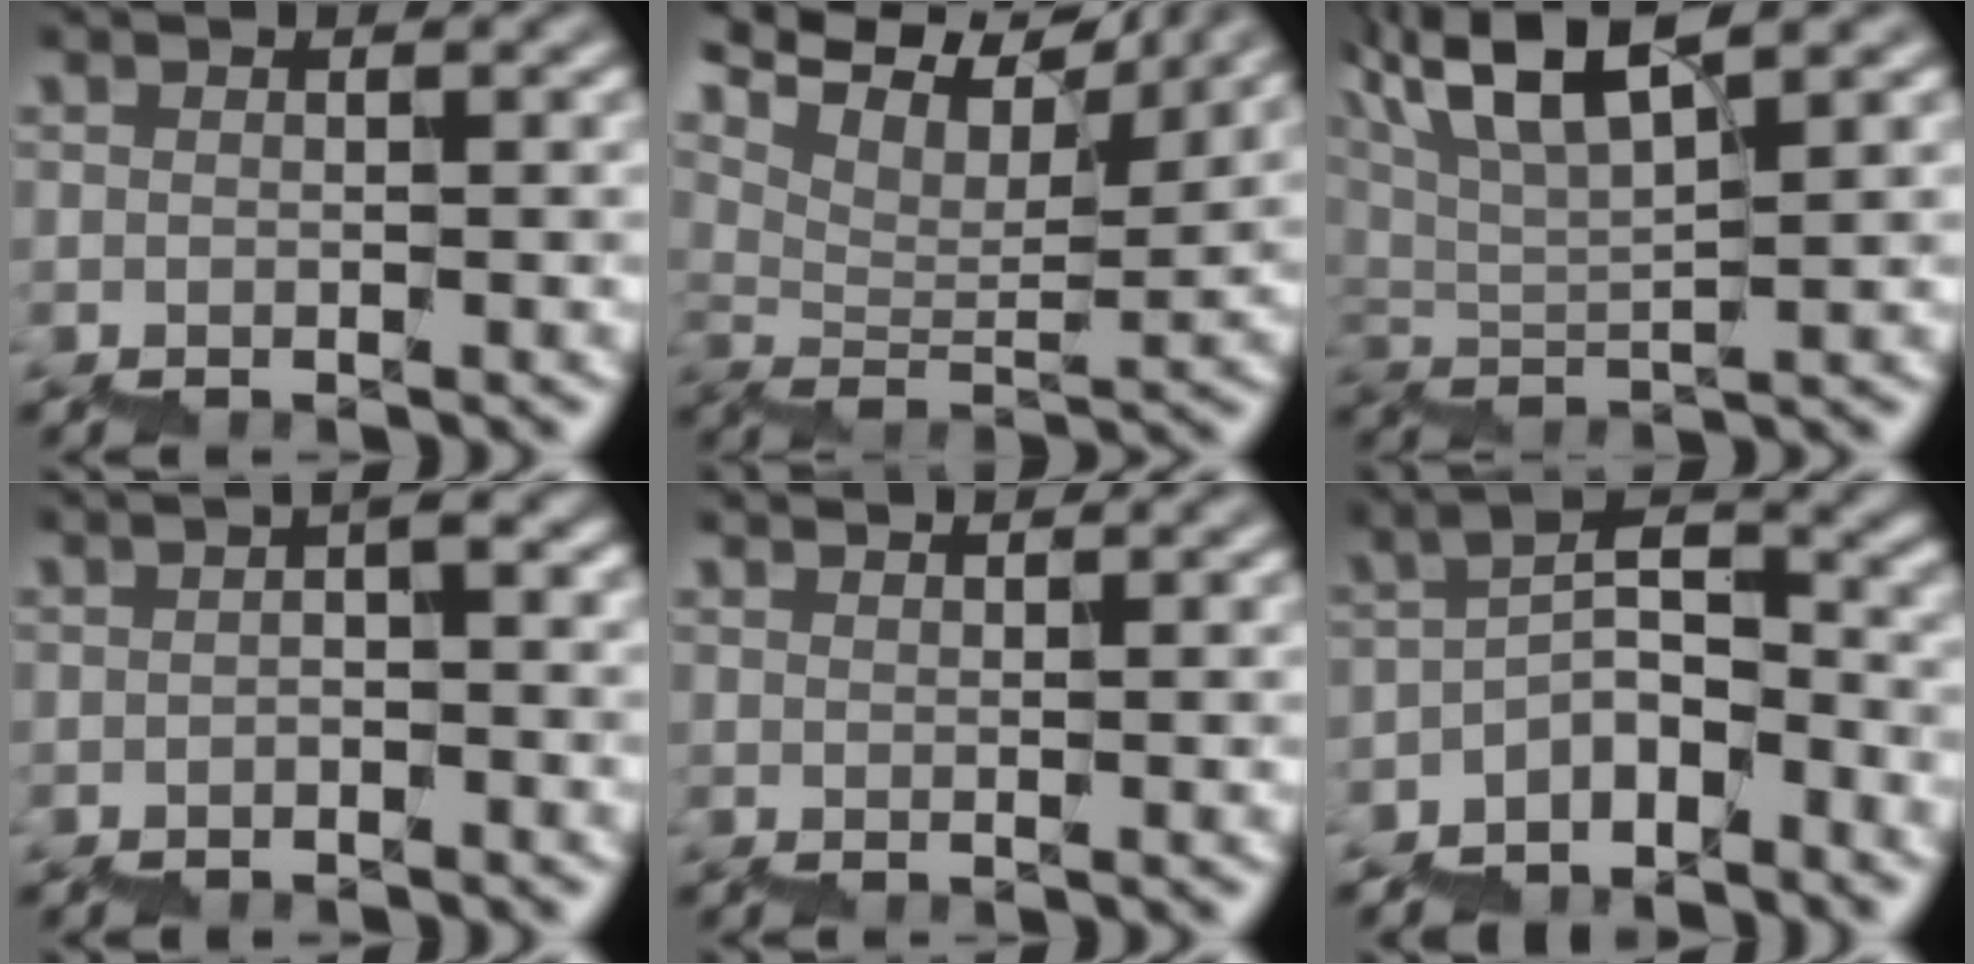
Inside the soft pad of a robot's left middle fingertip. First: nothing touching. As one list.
[{"total": 11.3, "force": [10.6, 1.4, 3.6], "torque": [-0.082, 0.031, 0.163]}, {"total": 7.0, "force": [5.3, 1.2, 4.6], "torque": [-0.077, 0.031, 0.102]}, {"total": 1.6, "force": [-0.7, 0.3, 1.4], "torque": [-0.024, 0.014, -0.013]}, {"total": 1.0, "force": [0.8, 0.2, 0.4], "torque": [0.008, 0.000, 0.017]}, {"total": 6.0, "force": [-3.8, 2.3, 4.0], "torque": [-0.060, 0.020, -0.070]}]